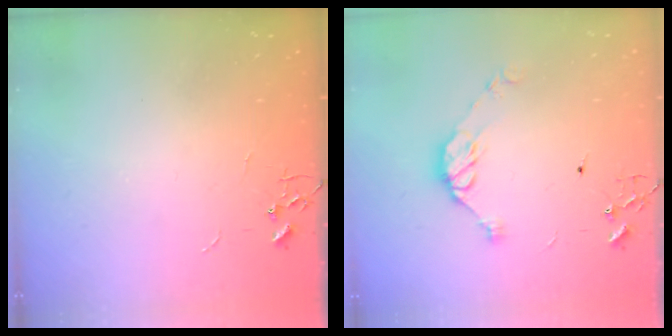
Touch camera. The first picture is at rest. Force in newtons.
{"total": 9.8, "press": 9.7, "slide": 1.2}